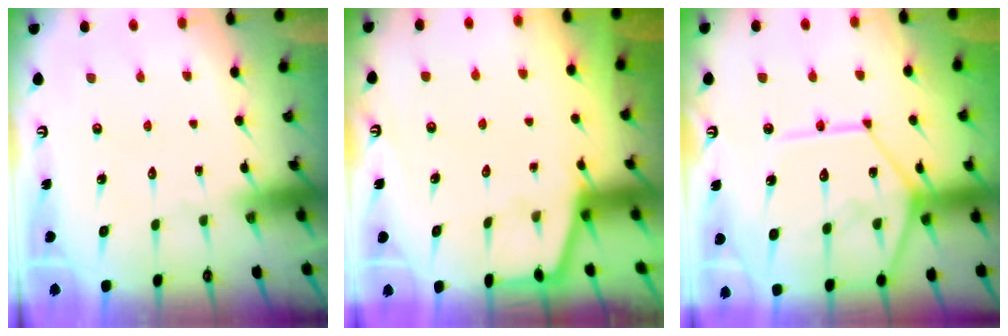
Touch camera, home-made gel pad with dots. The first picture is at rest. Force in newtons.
{"total": 1.2, "press": 1.2, "slide": 0.3}
{"total": 15.1, "press": 15.0, "slide": 1.8}